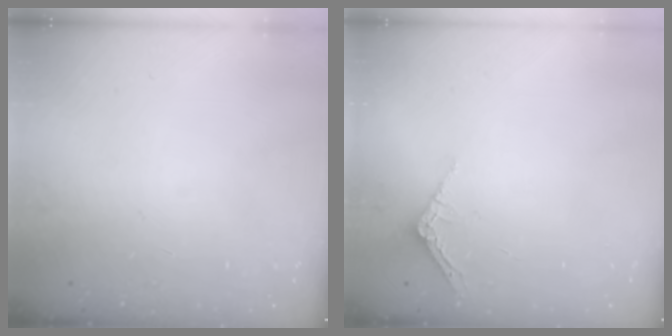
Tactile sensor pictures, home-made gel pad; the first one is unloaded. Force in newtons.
{"total": 2.5, "press": 2.5, "slide": 0.2}